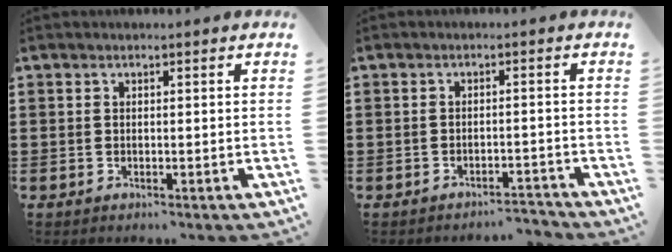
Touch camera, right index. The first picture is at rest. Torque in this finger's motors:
{"motor_torque": [0.02, 0.03, 0.00, -0.01]}